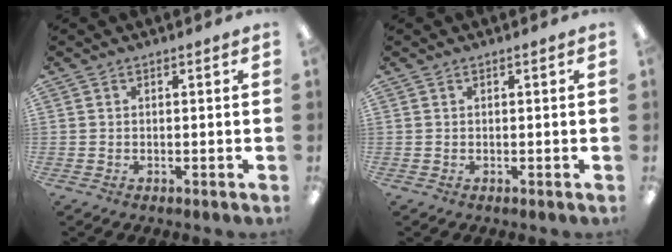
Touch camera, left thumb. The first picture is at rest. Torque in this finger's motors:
{"motor_torque": [-0.03, 0.00, -0.02, 0.02, 0.00]}